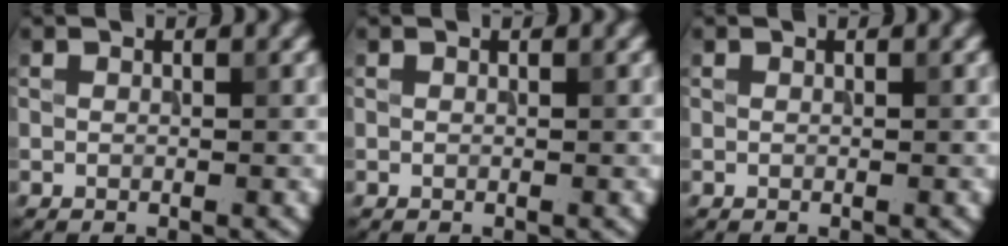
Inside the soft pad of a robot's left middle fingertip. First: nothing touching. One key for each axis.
{"total": 0.0}
{"total": 0.0}